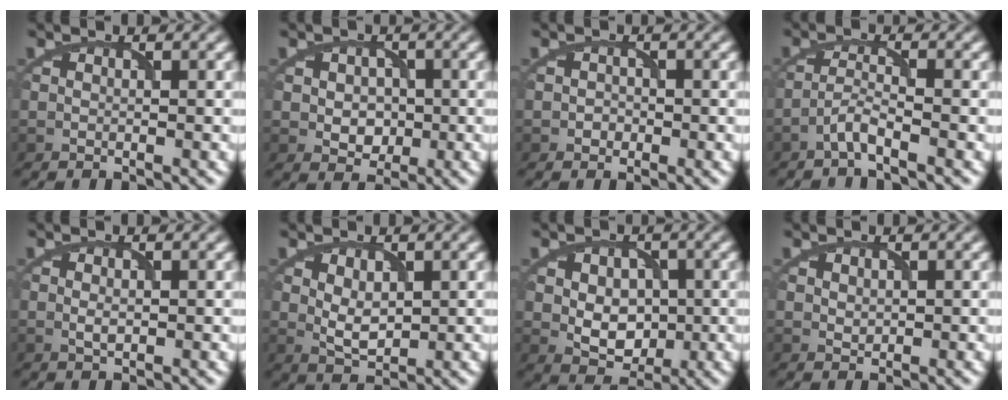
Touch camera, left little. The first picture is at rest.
{"total": 2.9, "force": [-0.1, 2.4, 1.7], "torque": [-0.024, -0.005, -0.001]}
{"total": 0.9, "force": [-0.4, 0.8, 0.2], "torque": [0.000, -0.001, -0.009]}
{"total": 2.0, "force": [-1.5, 0.1, 1.4], "torque": [-0.030, 0.007, -0.038]}
{"total": 1.0, "force": [0.0, 0.5, 0.8], "torque": [-0.019, -0.002, 0.000]}
{"total": 2.5, "force": [0.5, 1.5, 2.0], "torque": [-0.040, -0.005, 0.014]}
{"total": 5.0, "force": [0.1, 3.7, 3.3], "torque": [-0.050, -0.002, 0.004]}
{"total": 0.9, "force": [0.3, 0.7, 0.4], "torque": [-0.009, -0.002, 0.011]}